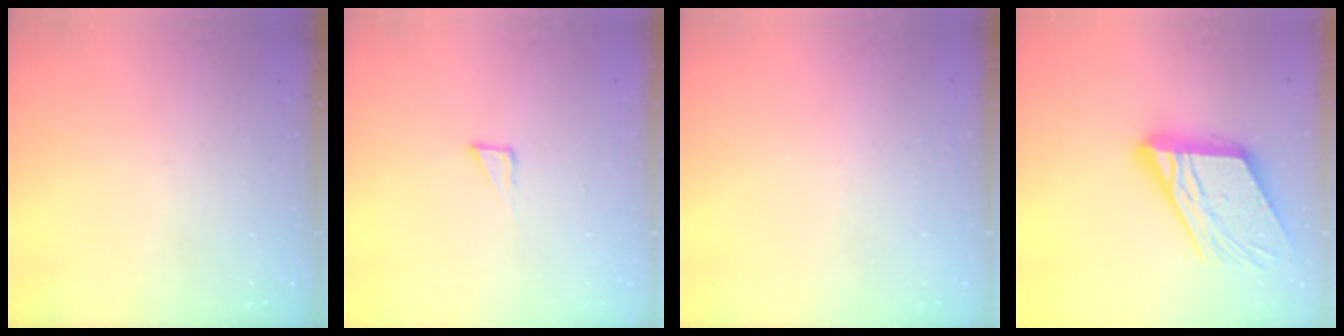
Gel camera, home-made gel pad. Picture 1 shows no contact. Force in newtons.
{"total": 2.6, "press": 2.6, "slide": 0.1}
{"total": 1.8, "press": 1.7, "slide": 0.4}
{"total": 20.3, "press": 20.2, "slide": 2.2}